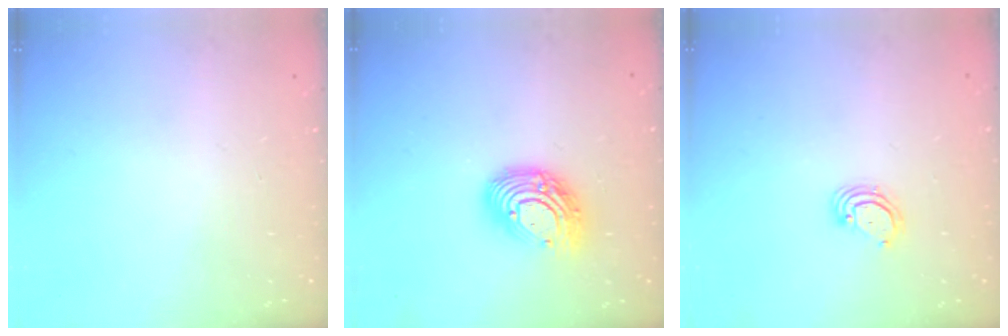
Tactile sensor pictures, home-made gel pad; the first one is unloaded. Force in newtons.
{"total": 13.4, "press": 13.3, "slide": 1.4}
{"total": 3.0, "press": 2.9, "slide": 0.3}